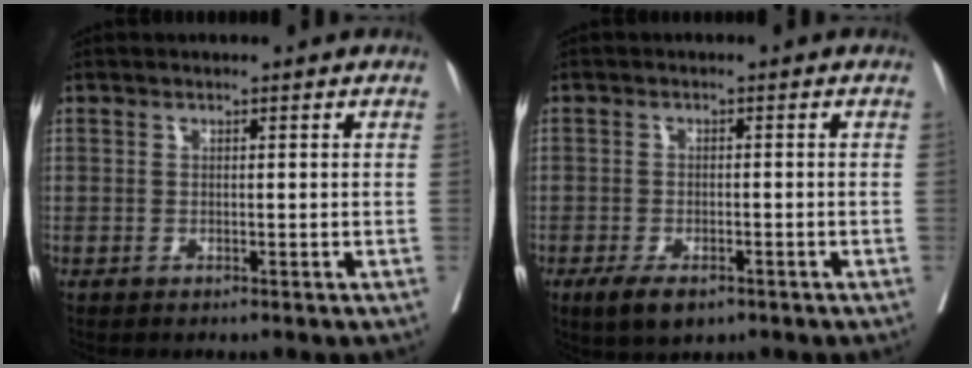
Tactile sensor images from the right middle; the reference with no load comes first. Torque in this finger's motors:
{"motor_torque": [0.64, -0.53, 0.06, 0.02]}